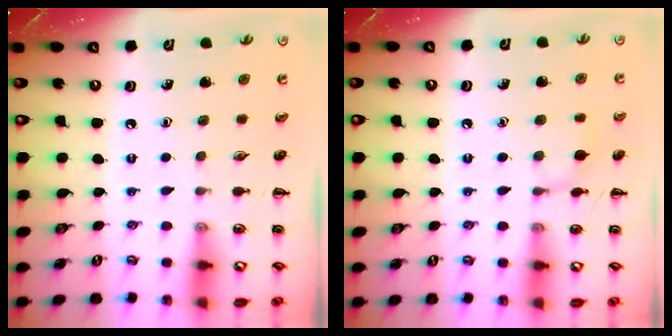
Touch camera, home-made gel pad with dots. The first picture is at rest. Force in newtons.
{"total": 6.6, "press": 6.4, "slide": 1.9}